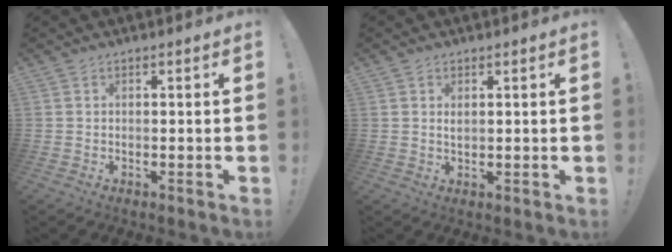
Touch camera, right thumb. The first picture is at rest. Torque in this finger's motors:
{"motor_torque": [0.09, 0.53, 0.25, 0.16, -0.07]}